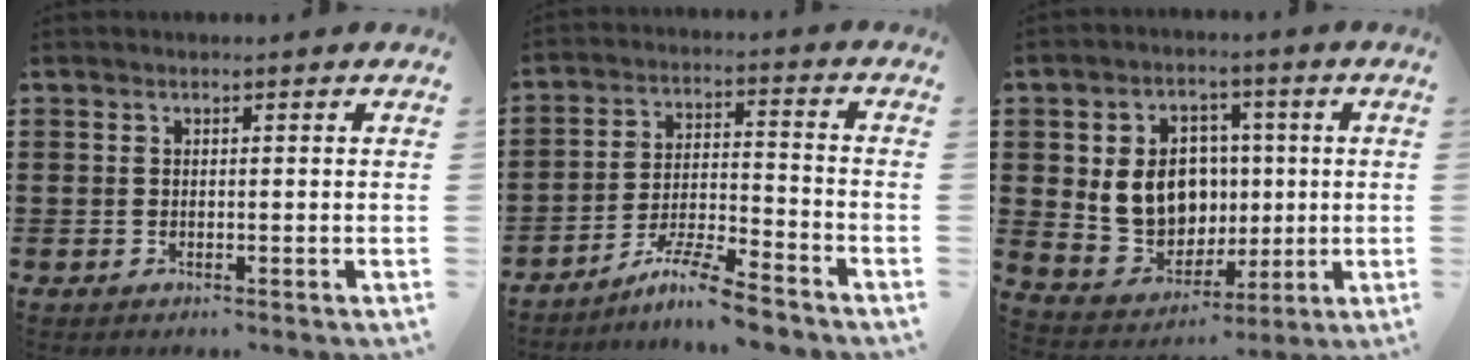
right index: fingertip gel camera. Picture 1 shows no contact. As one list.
[{"total": 8.2, "force": [-7.1, 0.3, 4.0], "torque": [-0.081, 0.002, -0.138]}, {"total": 9.9, "force": [1.0, 8.5, 5.1], "torque": [-0.109, 0.014, 0.022]}]